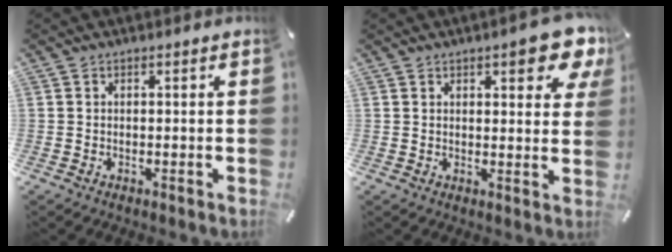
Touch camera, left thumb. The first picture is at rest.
{"total": 9.8, "force": [5.6, 3.3, 7.4], "torque": [-0.092, -0.030, 0.091]}